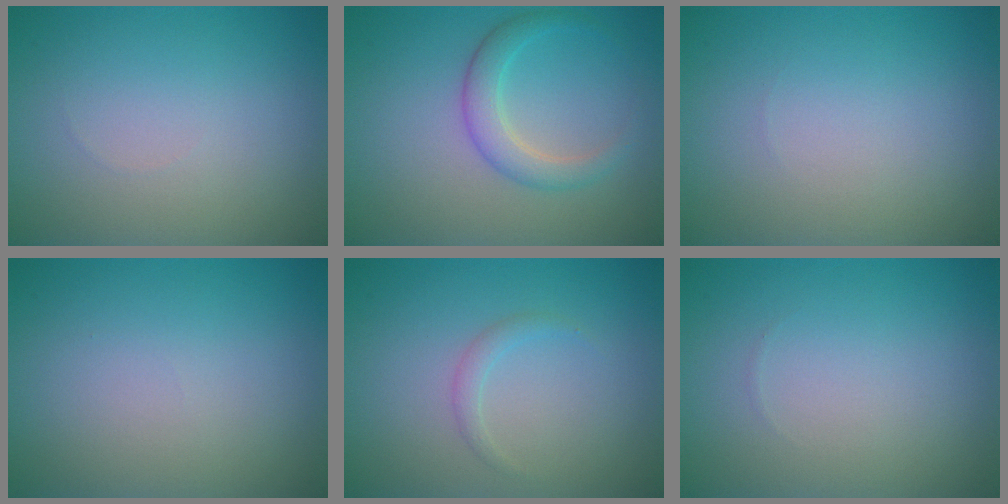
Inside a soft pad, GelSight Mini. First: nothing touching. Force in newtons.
{"total": 2.8, "press": 2.8, "slide": 0.0}
{"total": 0.0}
{"total": 0.0}
{"total": 1.0, "press": 1.0, "slide": 0.1}
{"total": 0.0}